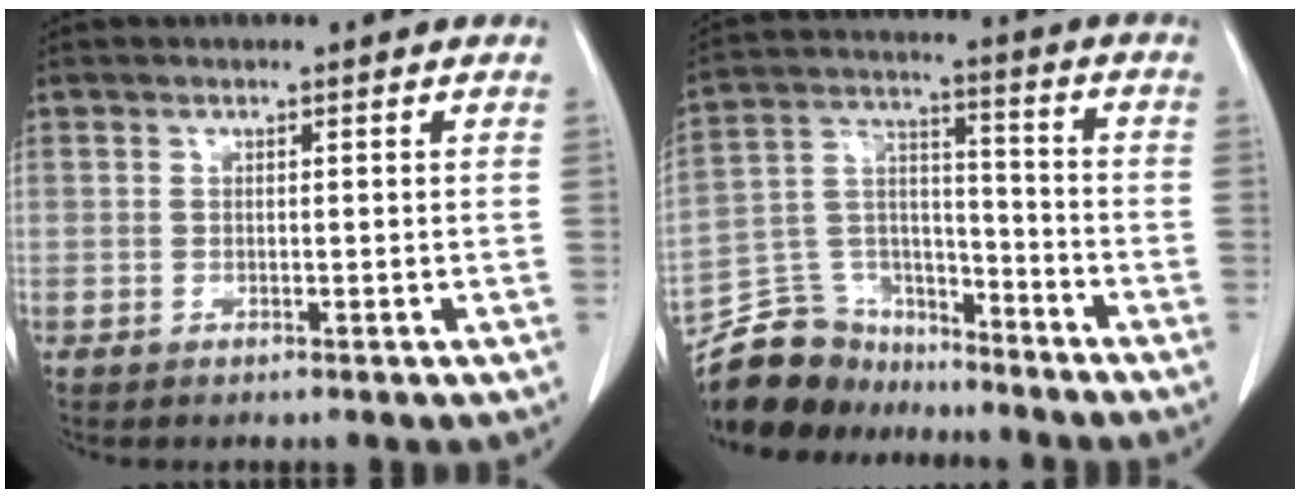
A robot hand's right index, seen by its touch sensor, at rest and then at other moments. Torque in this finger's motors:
{"motor_torque": [-0.34, -0.19, -0.80, -0.21]}